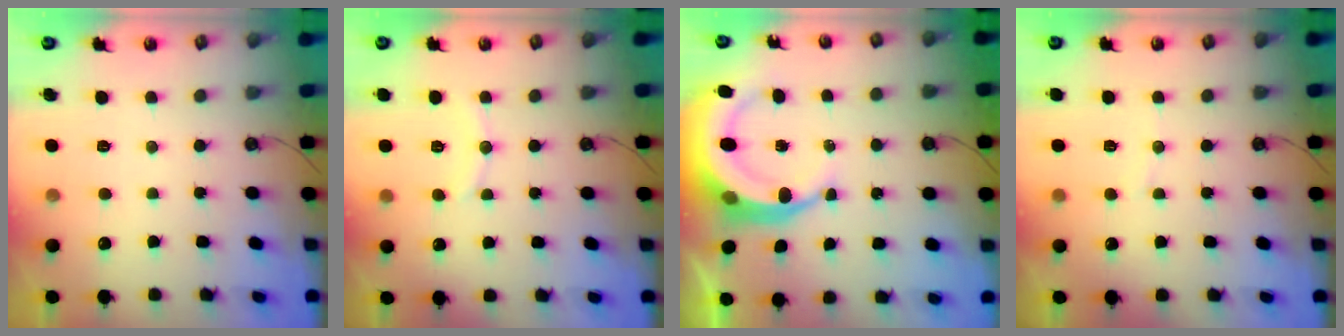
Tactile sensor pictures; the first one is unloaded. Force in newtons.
{"total": 5.7, "press": 5.7, "slide": 0.5}
{"total": 10.4, "press": 10.3, "slide": 1.3}
{"total": 2.2, "press": 2.0, "slide": 0.9}